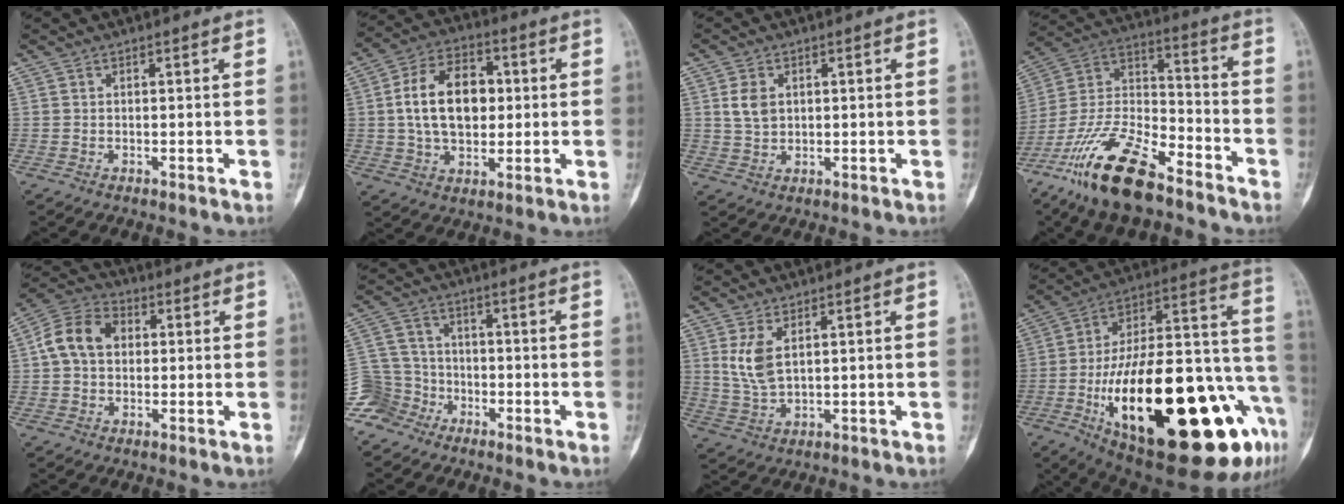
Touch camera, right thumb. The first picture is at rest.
{"total": 14.7, "force": [1.4, 9.6, 11.1], "torque": [-0.167, 0.014, 0.019]}
{"total": 4.5, "force": [1.0, 3.4, 2.8], "torque": [-0.041, -0.002, 0.023]}
{"total": 20.4, "force": [-13.9, 7.4, 12.9], "torque": [-0.260, 0.068, -0.260]}
{"total": 9.8, "force": [1.4, 7.3, 6.4], "torque": [-0.114, 0.026, 0.017]}
{"total": 8.2, "force": [-5.2, 6.3, 0.2], "torque": [0.021, 0.047, -0.111]}
{"total": 6.1, "force": [2.0, 3.1, 4.9], "torque": [-0.098, -0.009, 0.051]}
{"total": 40.7, "force": [-14.1, 15.2, 35.0], "torque": [-0.481, 0.043, -0.209]}